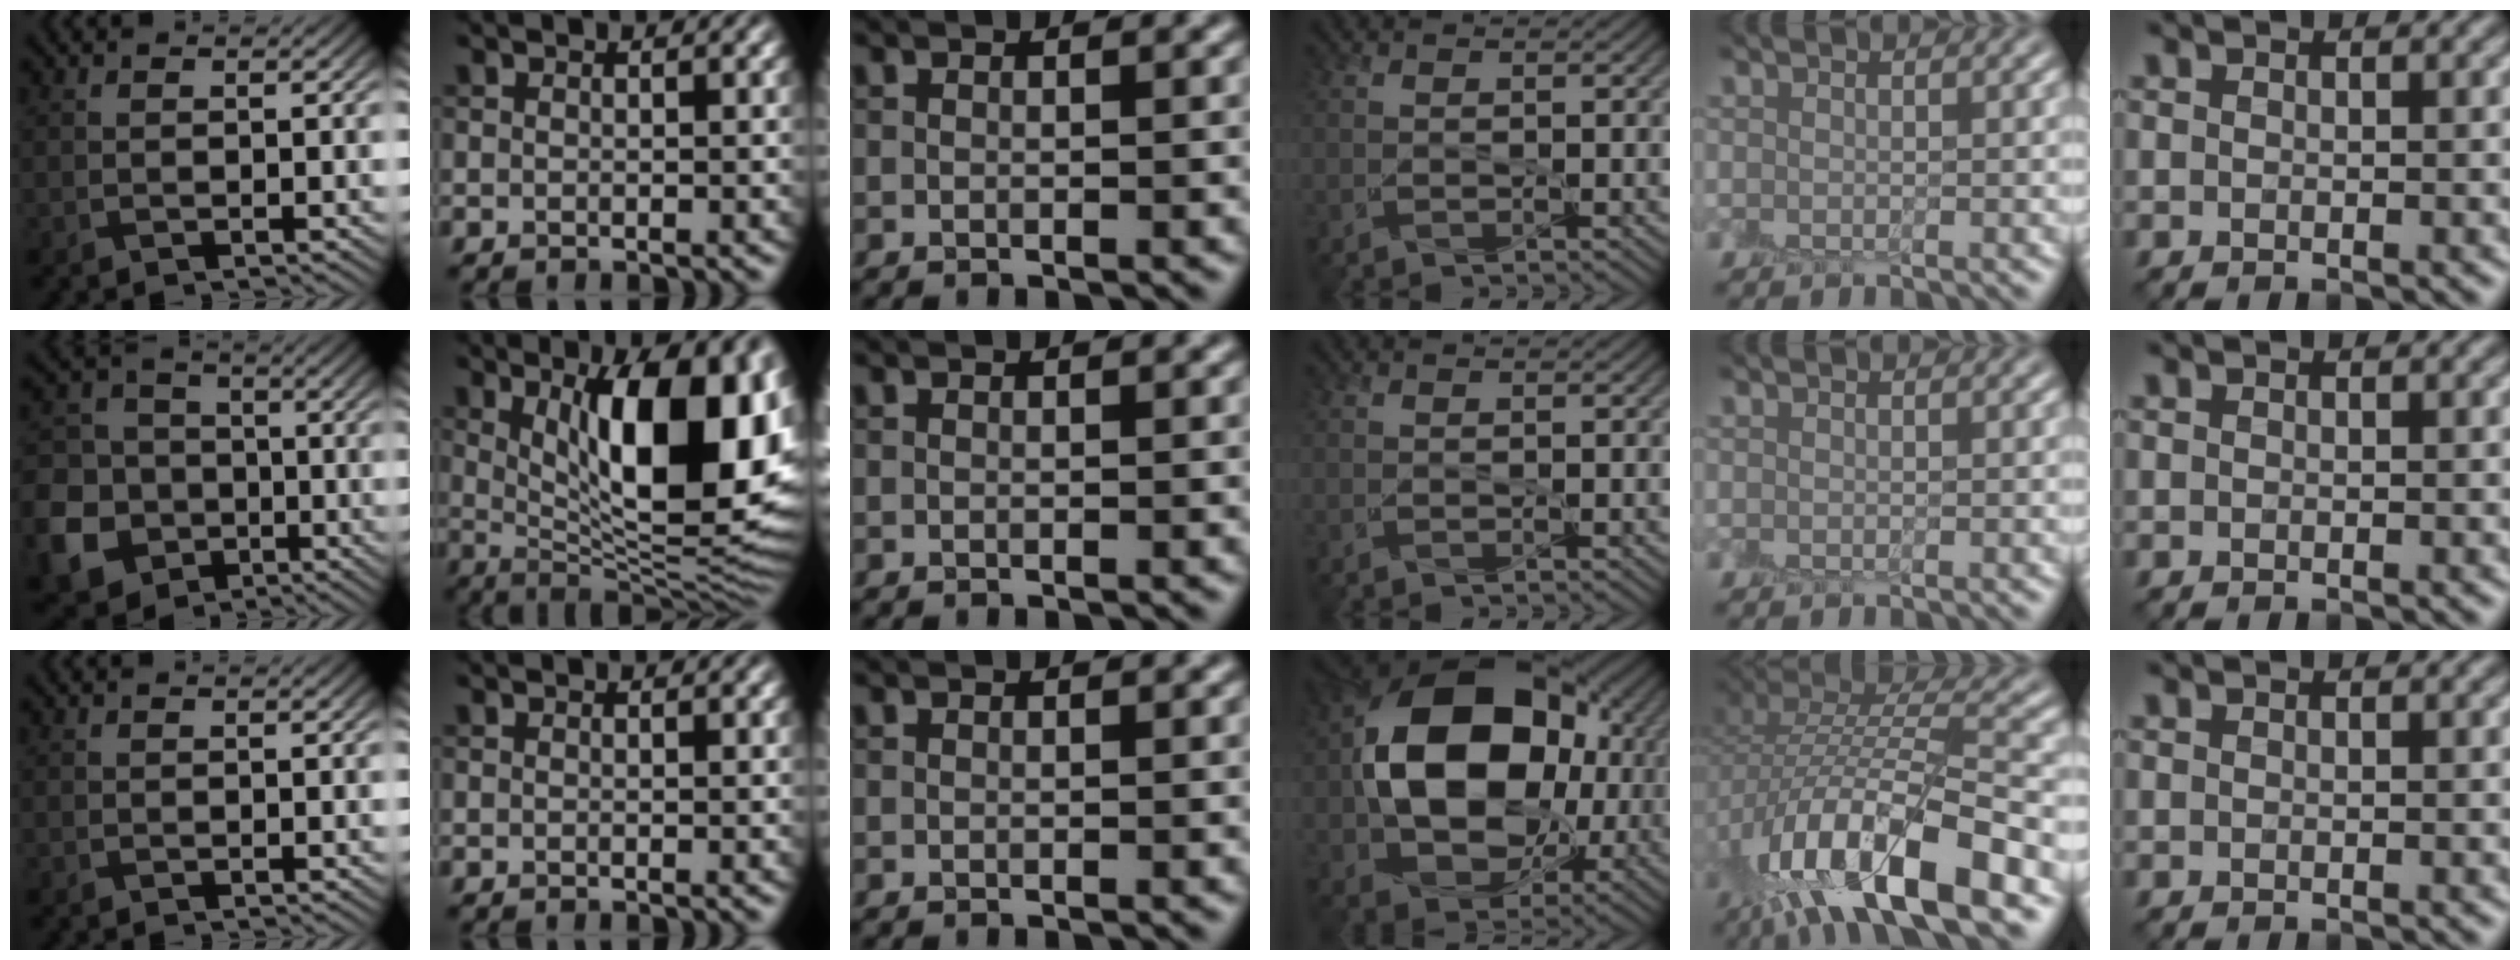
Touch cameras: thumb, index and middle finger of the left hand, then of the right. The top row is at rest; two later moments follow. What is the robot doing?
{"motion": "peel", "object": "postage stamp"}